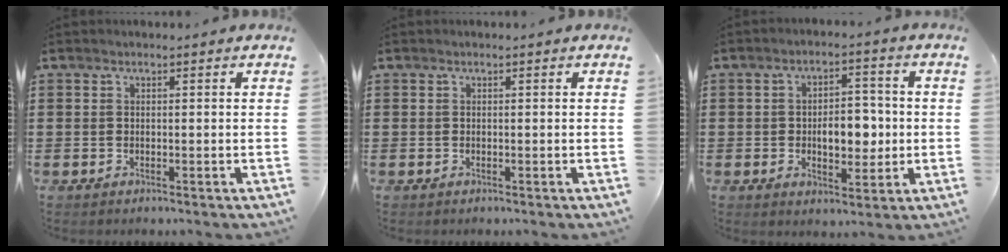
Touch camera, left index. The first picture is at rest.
{"total": 0.0}
{"total": 7.0, "force": [-0.6, 3.8, 5.9], "torque": [-0.086, 0.002, -0.018]}